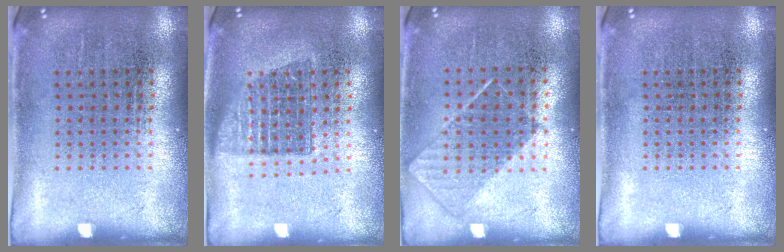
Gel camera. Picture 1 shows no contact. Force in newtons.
{"total": 1.4, "press": 1.1, "slide": 0.8}
{"total": 0.8, "press": 0.7, "slide": 0.4}
{"total": 0.0}